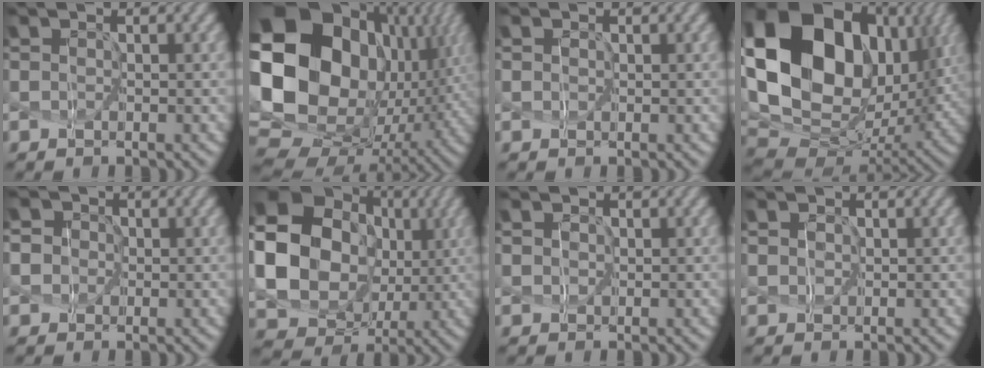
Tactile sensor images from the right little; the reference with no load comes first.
{"total": 22.3, "force": [3.8, 17.1, 13.9], "torque": [-0.324, -0.012, 0.090]}
{"total": 1.5, "force": [0.7, 1.2, 0.7], "torque": [-0.002, 0.017, -0.004]}
{"total": 20.4, "force": [6.0, 14.5, 13.1], "torque": [-0.304, 0.002, 0.148]}
{"total": 4.8, "force": [0.7, 4.5, 1.6], "torque": [-0.040, 0.039, -0.010]}
{"total": 20.7, "force": [2.4, 18.6, 8.8], "torque": [-0.236, 0.023, 0.016]}
{"total": 2.6, "force": [1.1, 1.9, 1.2], "torque": [-0.013, 0.024, 0.002]}
{"total": 2.9, "force": [1.3, 2.2, 1.4], "torque": [-0.017, 0.025, 0.005]}